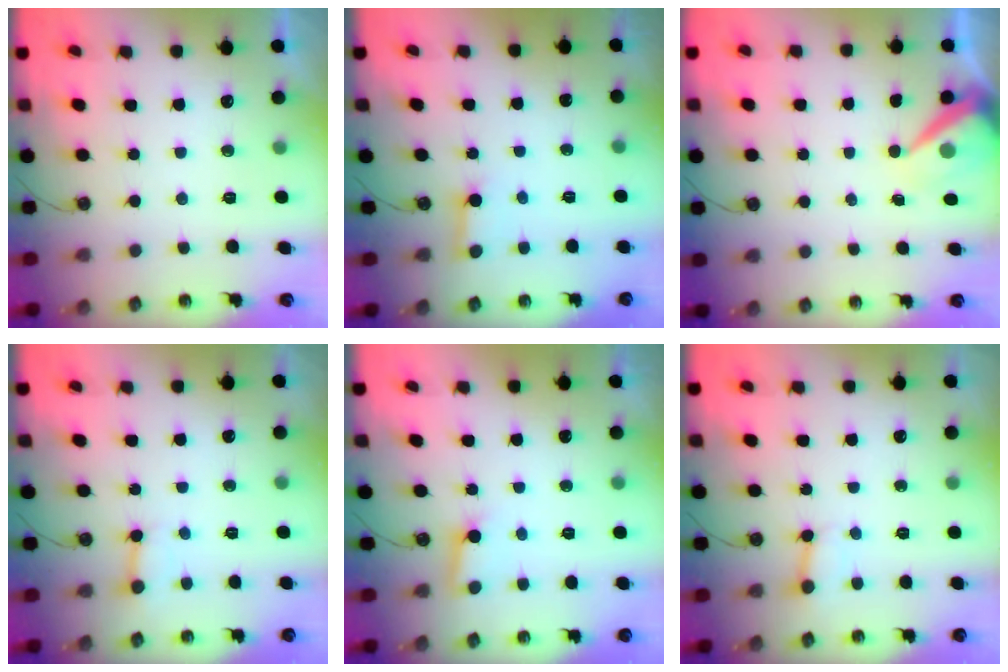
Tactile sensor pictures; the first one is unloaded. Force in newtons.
{"total": 3.0, "press": 3.0, "slide": 0.4}
{"total": 8.6, "press": 8.6, "slide": 0.7}
{"total": 2.8, "press": 2.8, "slide": 0.4}
{"total": 3.0, "press": 3.0, "slide": 0.2}
{"total": 3.2, "press": 3.2, "slide": 0.3}